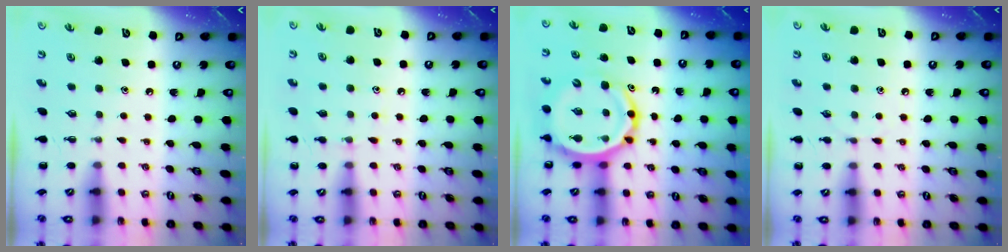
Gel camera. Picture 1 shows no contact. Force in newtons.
{"total": 5.1, "press": 4.8, "slide": 1.7}
{"total": 14.2, "press": 13.6, "slide": 3.9}
{"total": 4.4, "press": 4.1, "slide": 1.6}